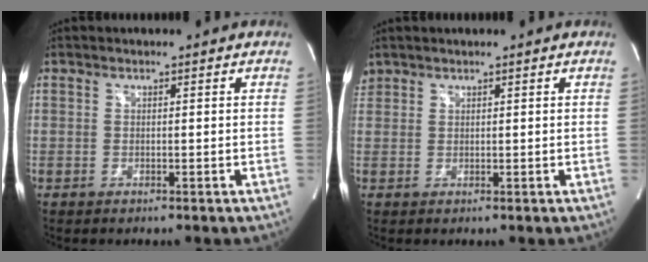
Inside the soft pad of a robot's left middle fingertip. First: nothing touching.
{"total": 1.7, "force": [1.4, 0.9, 0.1], "torque": [-0.004, 0.016, 0.030]}